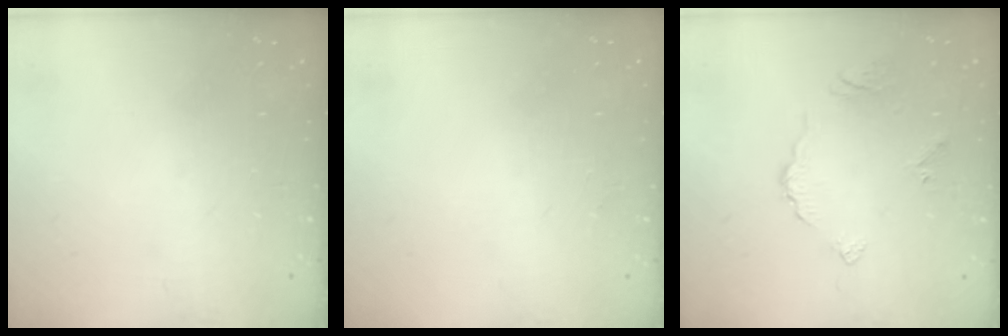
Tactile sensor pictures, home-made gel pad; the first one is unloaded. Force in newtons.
{"total": 2.0, "press": 2.0, "slide": 0.2}
{"total": 4.3, "press": 4.3, "slide": 0.1}